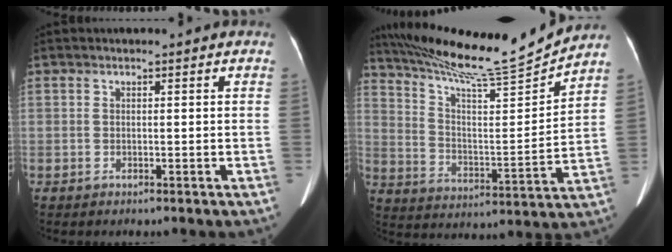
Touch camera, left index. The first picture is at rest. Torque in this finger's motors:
{"motor_torque": [-0.15, -0.50, 0.00, 0.04]}